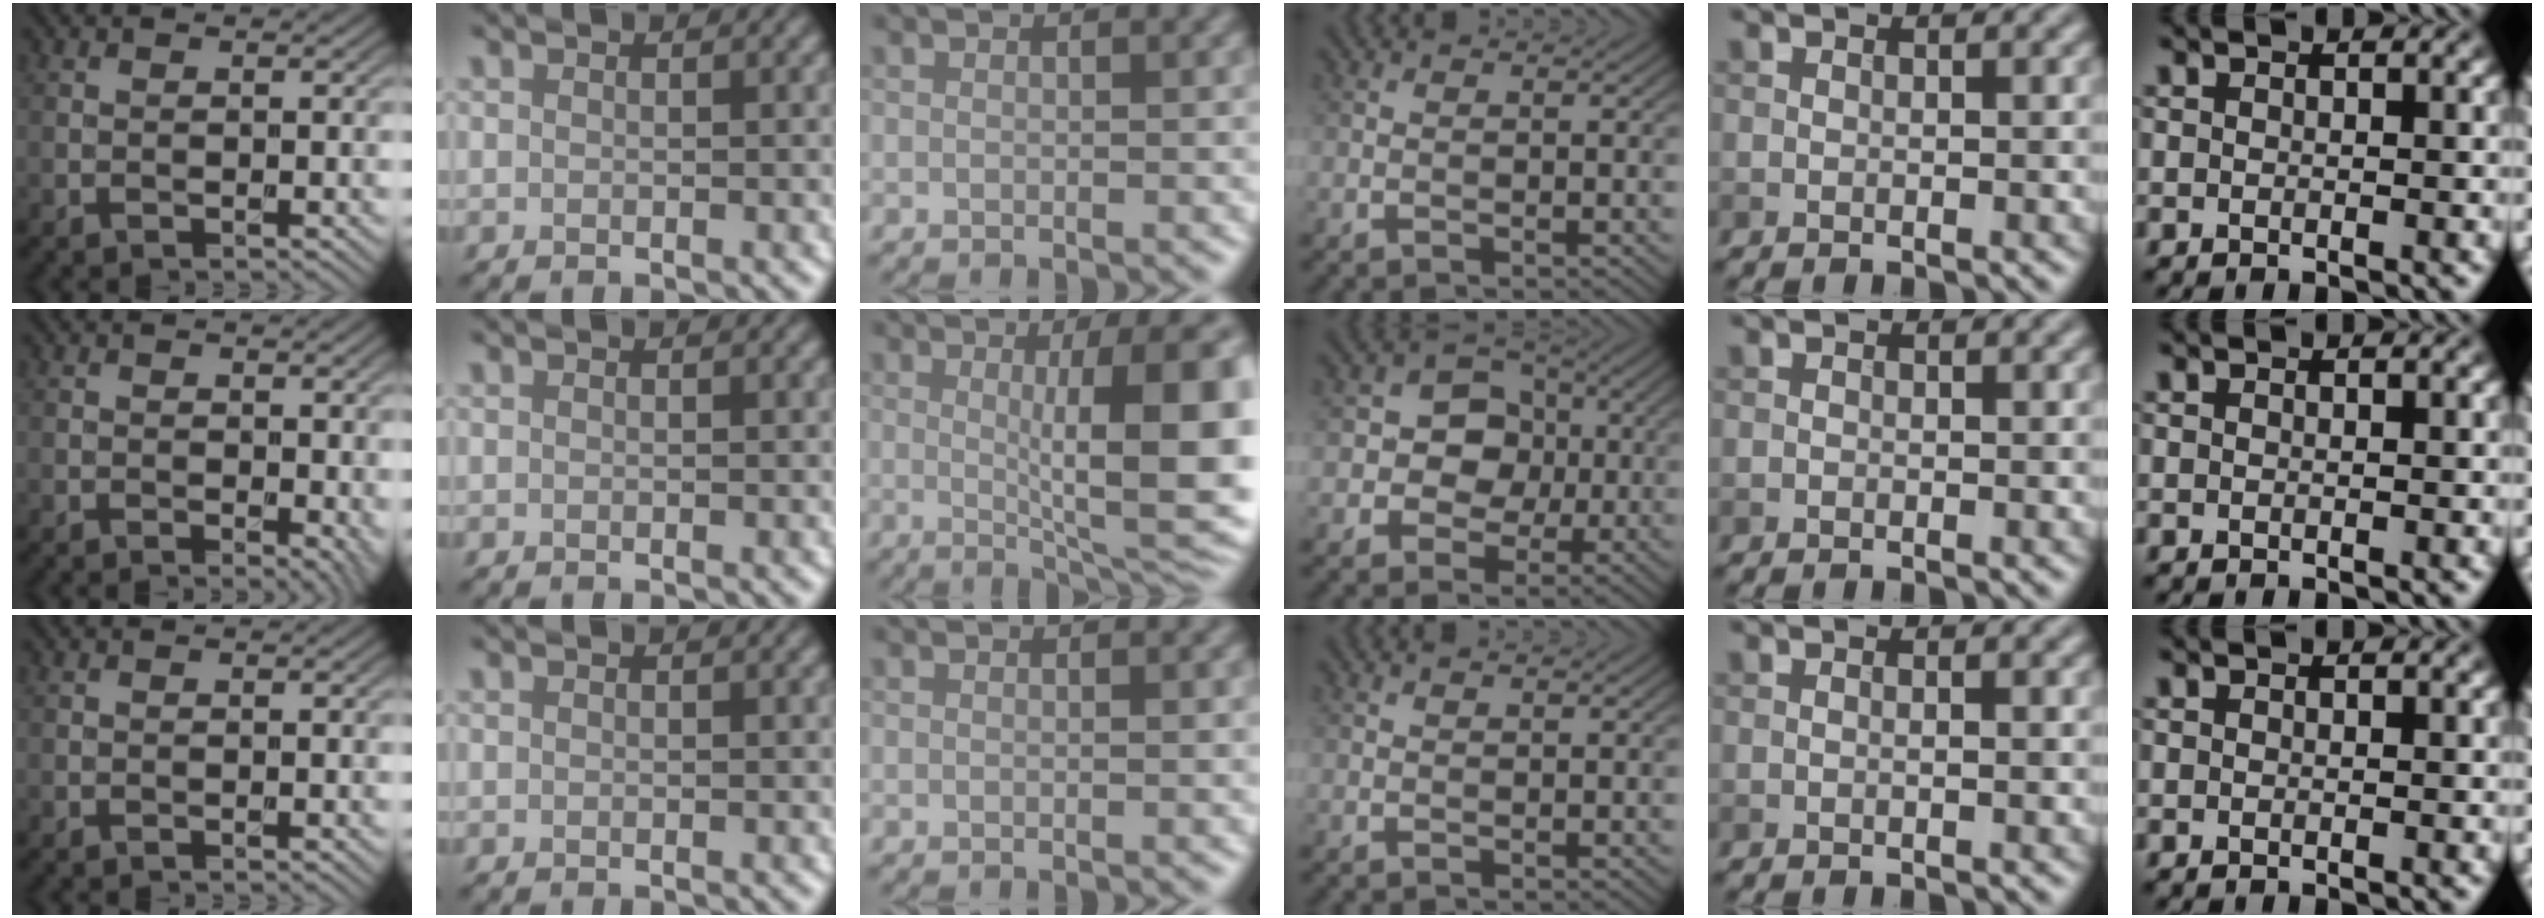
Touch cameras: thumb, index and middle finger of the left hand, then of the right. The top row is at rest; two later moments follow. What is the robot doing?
{"motion": "unscrew", "object": "dispenser bottle"}